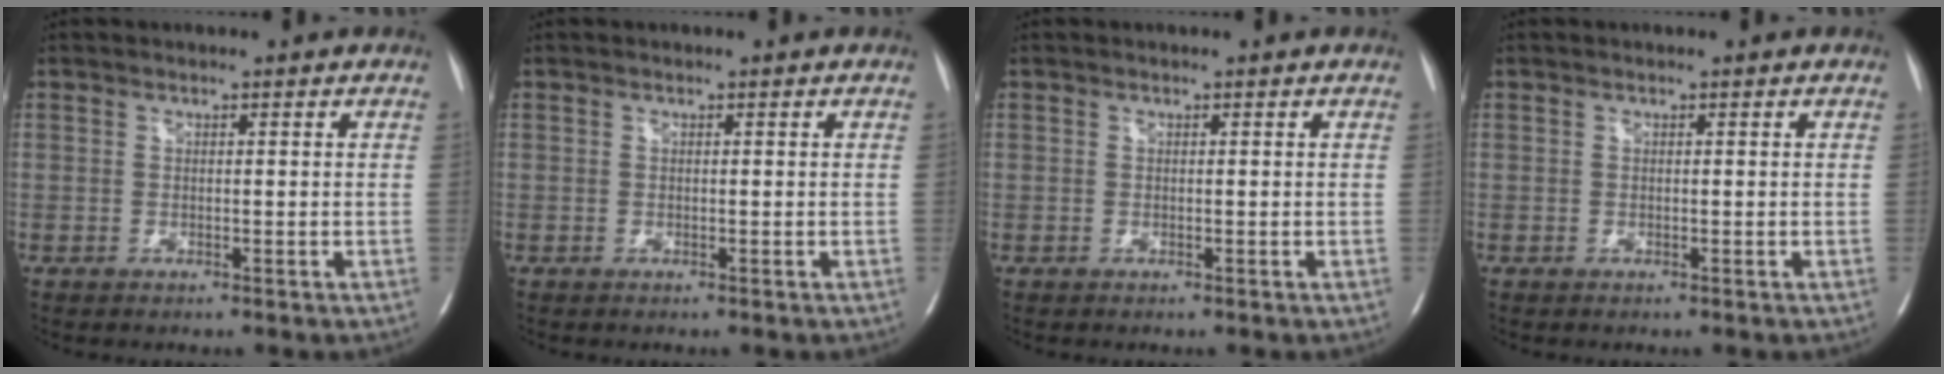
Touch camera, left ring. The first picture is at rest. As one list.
[{"total": 0.0}, {"total": 0.0}, {"total": 0.0}]